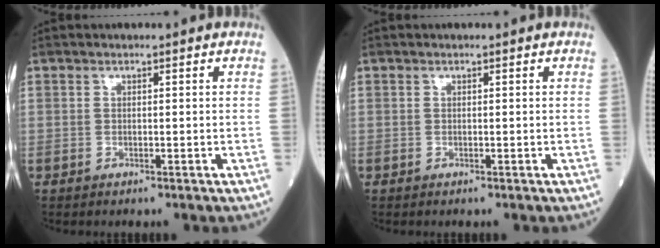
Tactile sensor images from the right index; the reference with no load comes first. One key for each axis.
{"total": 0.0}